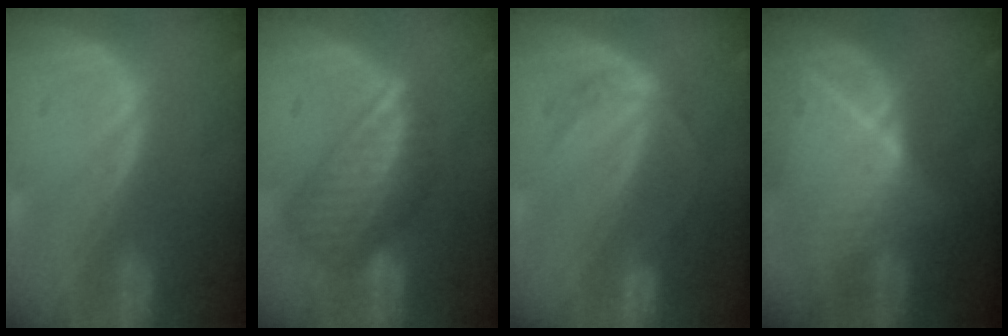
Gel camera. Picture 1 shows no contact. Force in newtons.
{"total": 8.3, "press": 7.5, "slide": 3.6}
{"total": 3.1, "press": 3.1, "slide": 0.5}
{"total": 9.2, "press": 8.2, "slide": 4.1}